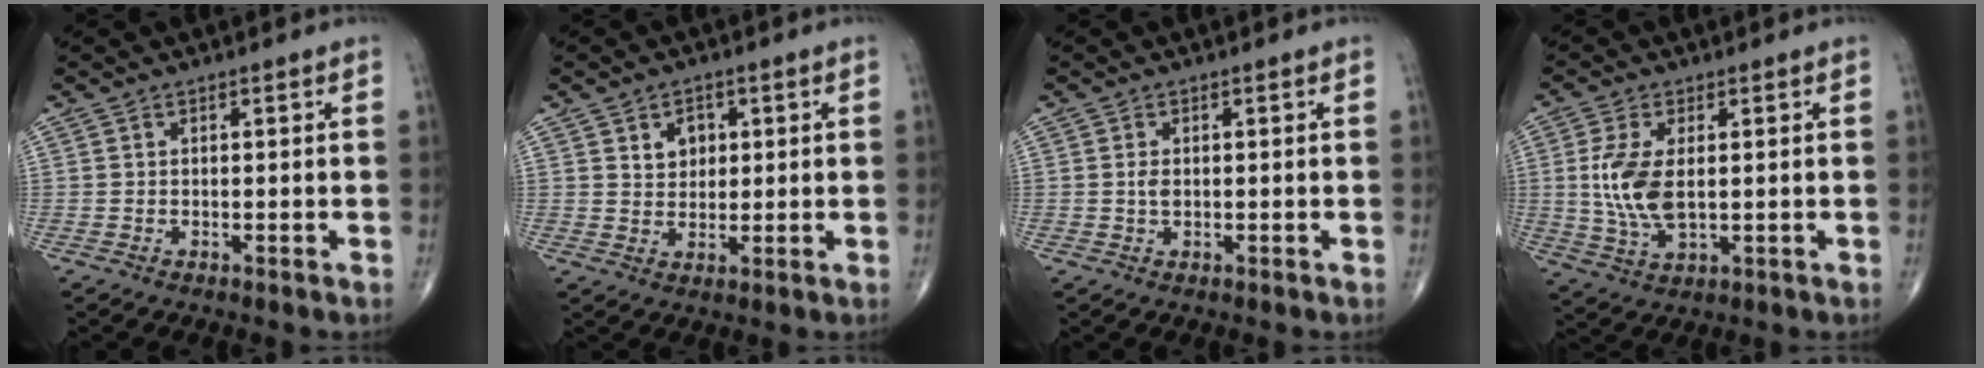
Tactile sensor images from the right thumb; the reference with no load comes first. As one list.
[{"total": 4.3, "force": [1.6, 3.4, 2.3], "torque": [-0.014, -0.008, 0.026]}, {"total": 1.5, "force": [0.0, 0.9, 1.2], "torque": [-0.022, -0.001, 0.000]}, {"total": 9.3, "force": [0.7, 4.7, 8.0], "torque": [-0.176, -0.009, 0.021]}]